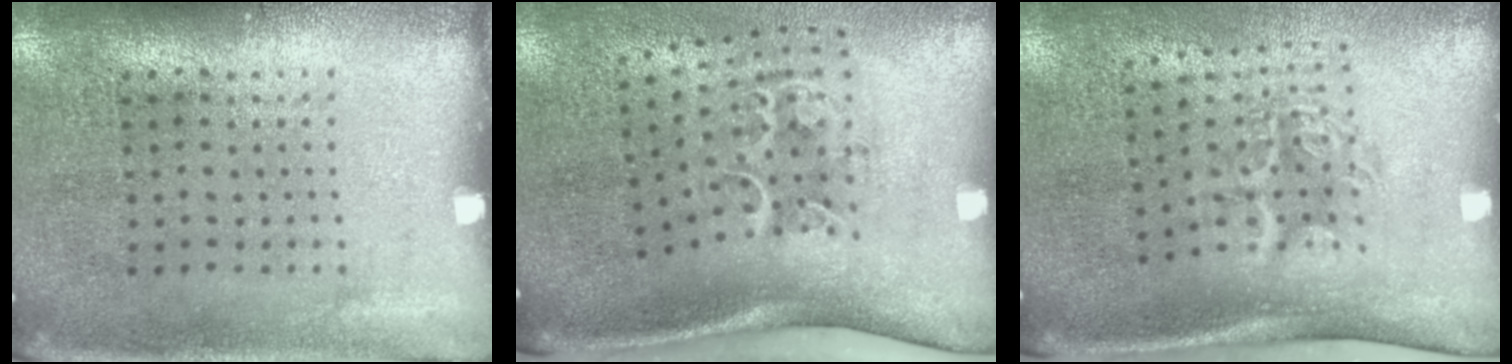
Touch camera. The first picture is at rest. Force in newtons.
{"total": 2.2, "press": 1.3, "slide": 1.8}
{"total": 1.9, "press": 1.3, "slide": 1.4}